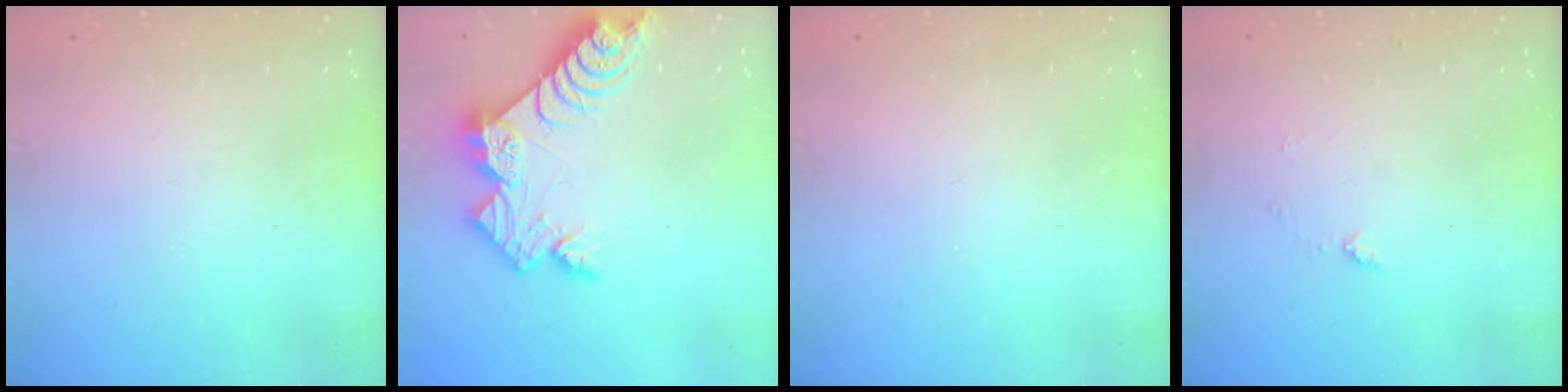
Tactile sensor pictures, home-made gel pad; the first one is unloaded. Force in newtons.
{"total": 11.2, "press": 11.2, "slide": 0.8}
{"total": 0.0}
{"total": 5.2, "press": 5.1, "slide": 0.6}